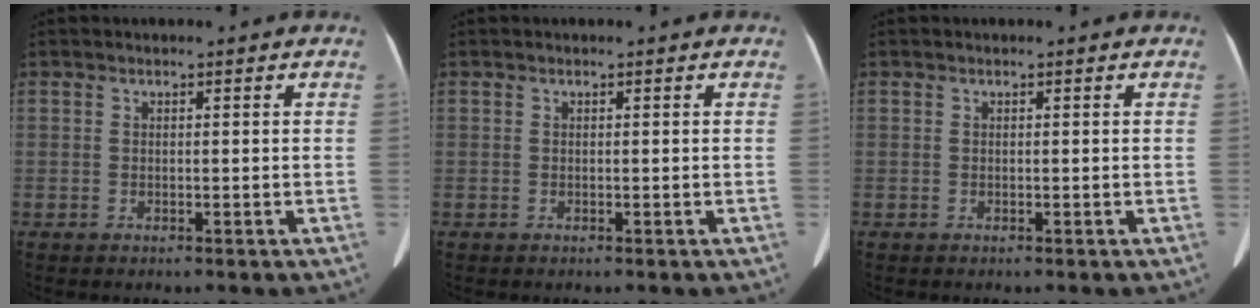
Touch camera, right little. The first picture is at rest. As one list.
[{"total": 0.0}, {"total": 0.0}]